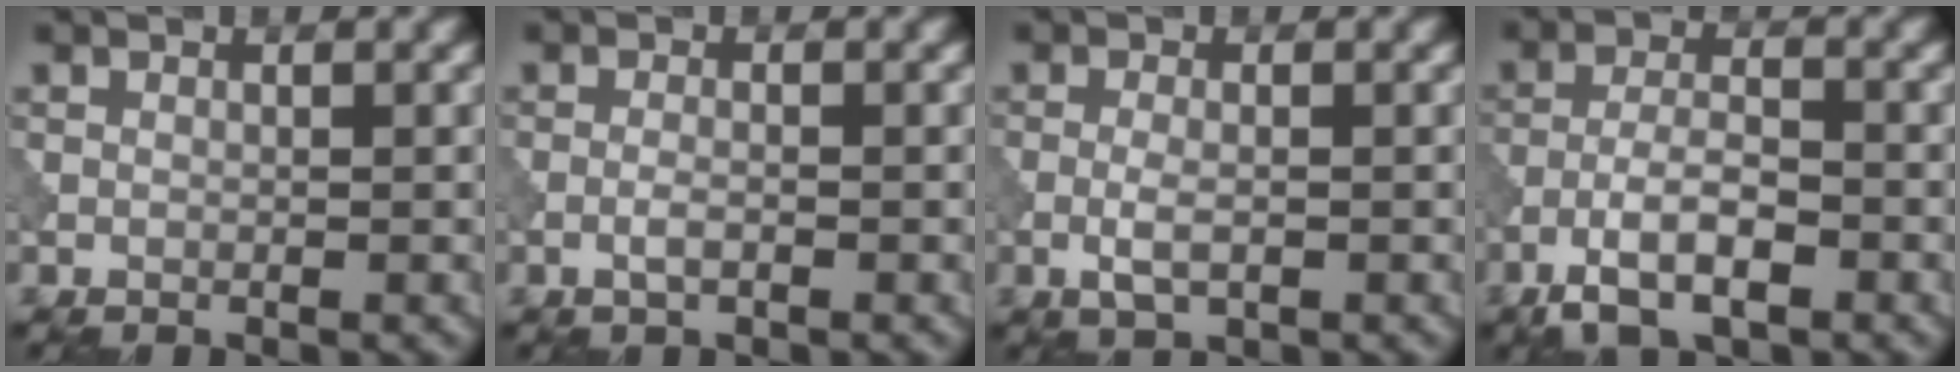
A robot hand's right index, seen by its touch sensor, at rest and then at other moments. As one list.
[{"total": 1.2, "force": [-0.5, 0.3, 1.0], "torque": [-0.023, 0.000, -0.014]}, {"total": 2.1, "force": [-0.6, 0.8, 1.8], "torque": [-0.040, -0.002, -0.015]}, {"total": 5.2, "force": [-3.0, 1.9, 3.8], "torque": [-0.073, 0.002, -0.061]}]